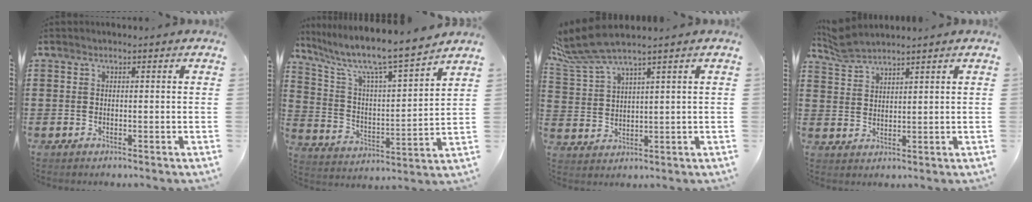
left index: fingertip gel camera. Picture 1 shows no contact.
{"total": 8.2, "force": [6.9, 0.7, 4.5], "torque": [-0.117, -0.053, 0.109]}
{"total": 6.6, "force": [5.1, 0.8, 4.0], "torque": [-0.112, -0.021, 0.088]}
{"total": 3.6, "force": [3.5, 0.3, 0.9], "torque": [-0.029, -0.004, 0.067]}